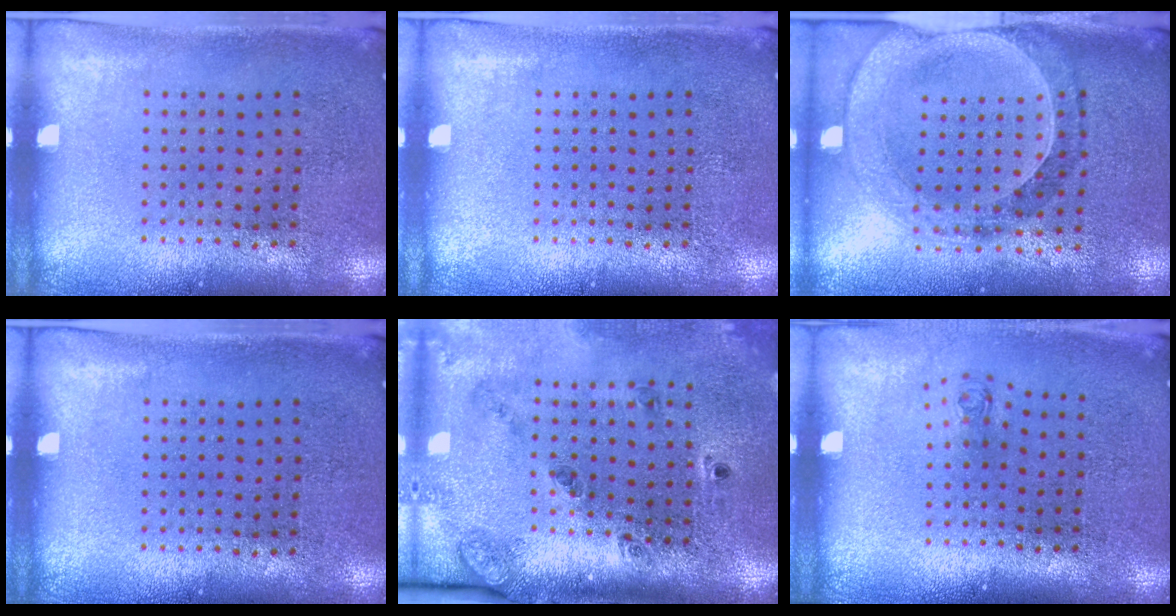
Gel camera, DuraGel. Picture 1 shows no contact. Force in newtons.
{"total": 0.0}
{"total": 0.9, "press": 0.9, "slide": 0.2}
{"total": 0.0}
{"total": 1.8, "press": 1.5, "slide": 1.0}
{"total": 0.7, "press": 0.3, "slide": 0.7}